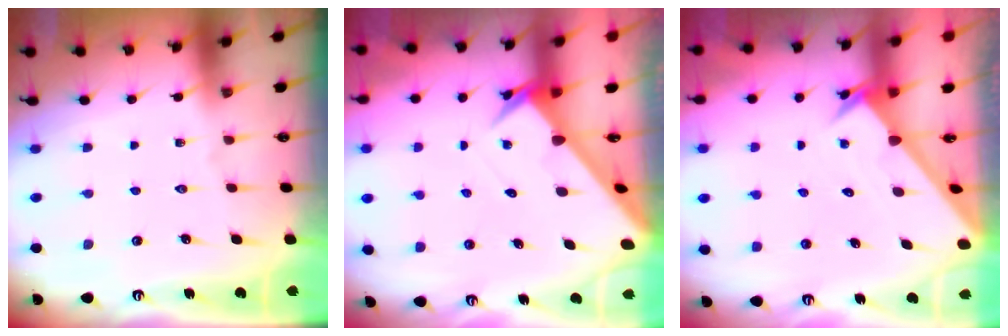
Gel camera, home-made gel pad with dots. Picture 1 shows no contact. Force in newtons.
{"total": 3.0, "press": 3.0, "slide": 0.1}
{"total": 2.3, "press": 2.3, "slide": 0.2}